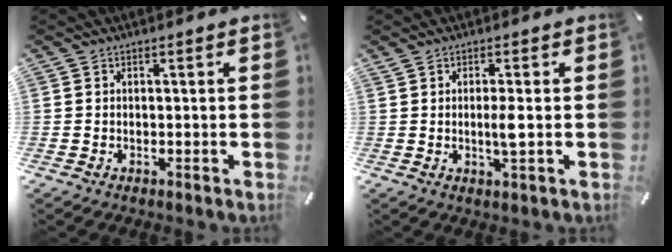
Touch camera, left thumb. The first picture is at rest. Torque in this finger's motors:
{"motor_torque": [0.74, 0.88, 0.27, -0.32, 0.01]}